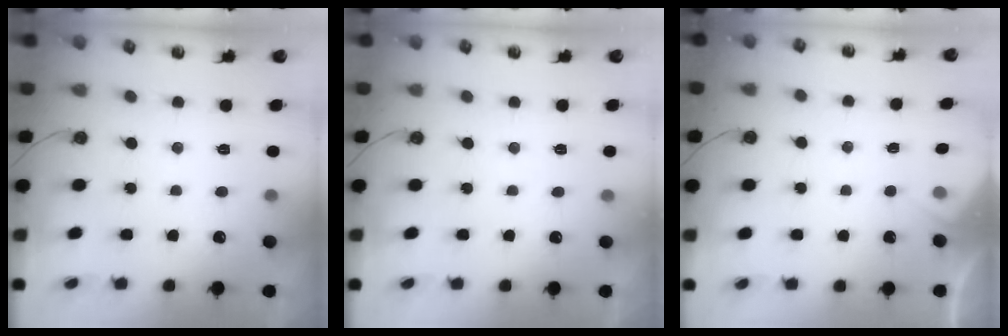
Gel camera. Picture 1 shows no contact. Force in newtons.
{"total": 2.3, "press": 2.2, "slide": 0.4}
{"total": 2.9, "press": 2.8, "slide": 0.5}